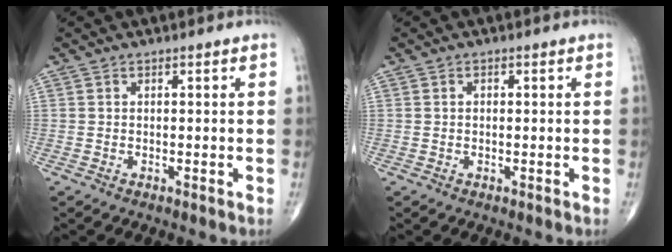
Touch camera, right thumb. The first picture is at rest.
{"total": 0.6, "force": [0.0, 0.5, 0.4], "torque": [-0.006, 0.002, -0.001]}